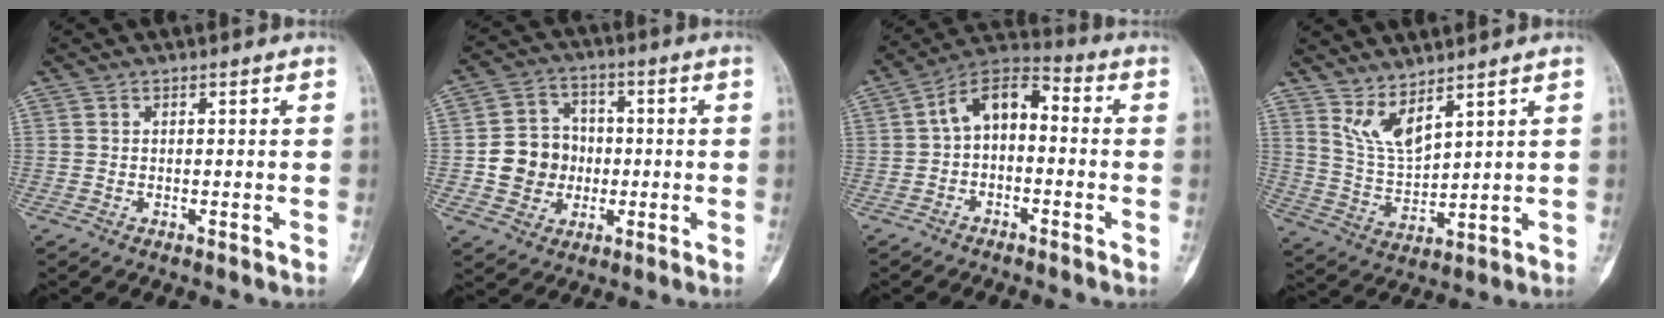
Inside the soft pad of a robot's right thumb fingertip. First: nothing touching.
{"total": 10.1, "force": [-1.1, 9.2, 4.1], "torque": [-0.037, 0.019, -0.021]}
{"total": 9.1, "force": [-0.4, 5.6, 7.2], "torque": [-0.107, 0.045, -0.024]}
{"total": 6.7, "force": [4.9, 2.0, 4.1], "torque": [-0.081, -0.052, 0.113]}